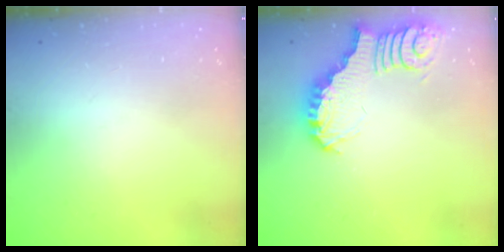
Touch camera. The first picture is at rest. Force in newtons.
{"total": 3.8, "press": 3.7, "slide": 0.6}